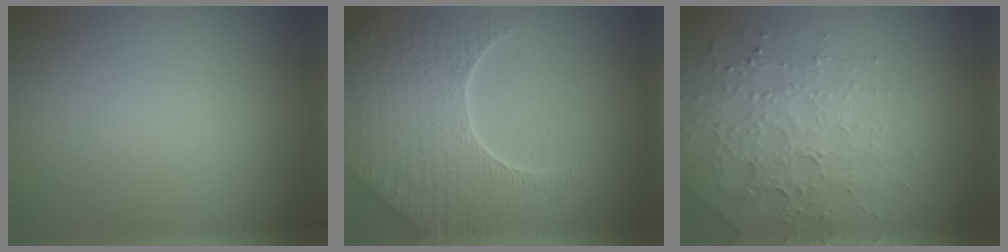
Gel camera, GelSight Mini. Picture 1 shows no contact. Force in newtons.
{"total": 8.8, "press": 6.3, "slide": 6.1}
{"total": 4.9, "press": 4.7, "slide": 1.2}